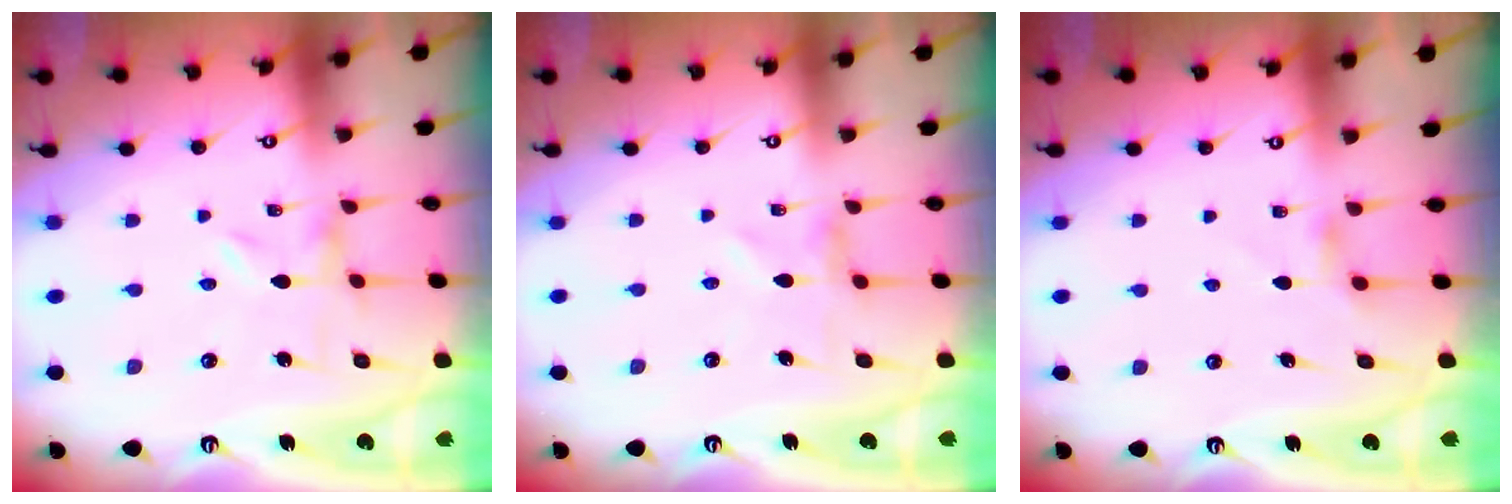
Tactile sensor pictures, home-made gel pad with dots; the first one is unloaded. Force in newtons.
{"total": 2.6, "press": 2.6, "slide": 0.3}
{"total": 3.2, "press": 3.2, "slide": 0.6}